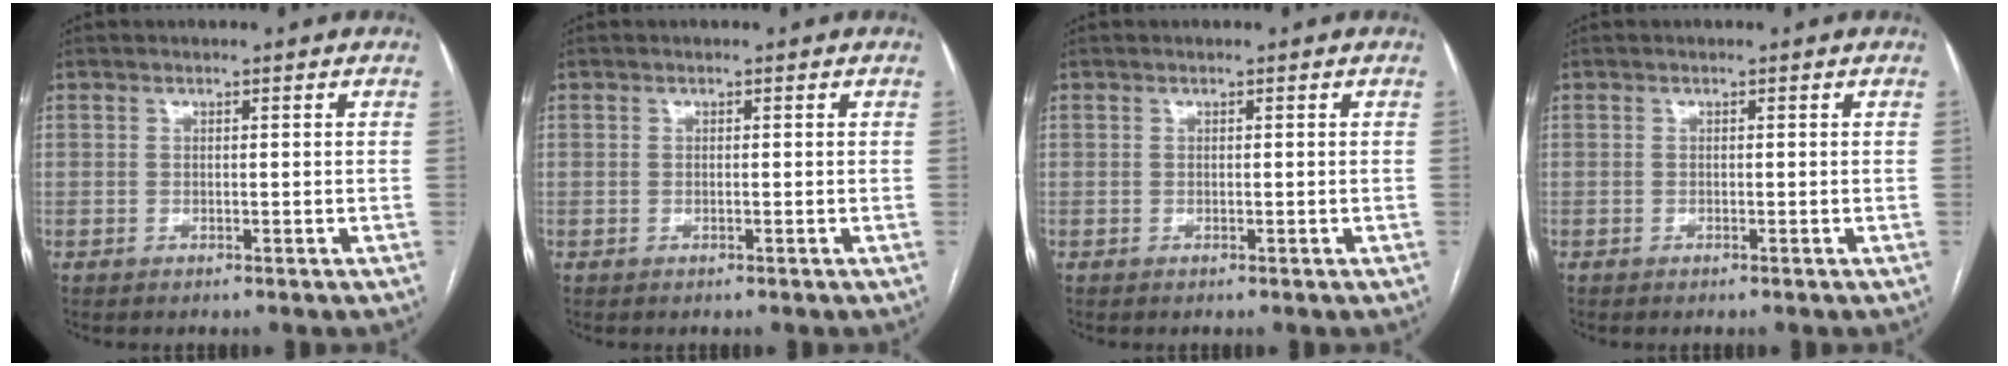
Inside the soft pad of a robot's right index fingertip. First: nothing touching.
{"total": 0.0}
{"total": 0.0}
{"total": 0.0}